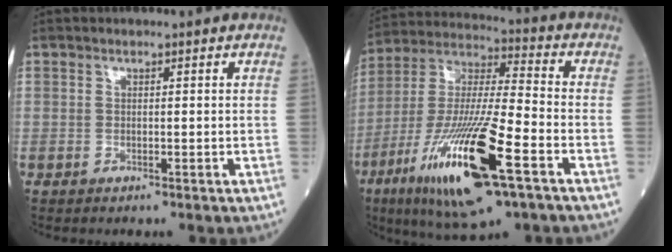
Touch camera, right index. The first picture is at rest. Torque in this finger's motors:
{"motor_torque": [1.27, -0.87, 1.05, 0.21]}